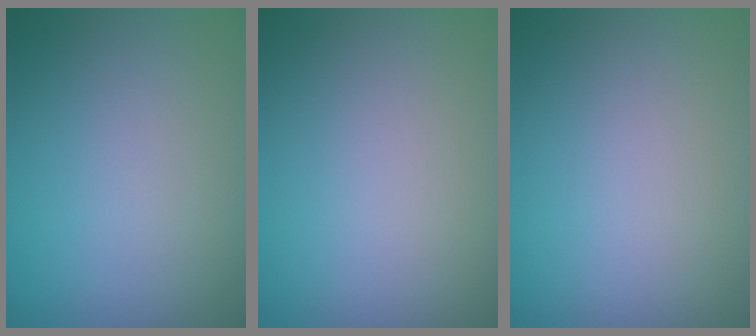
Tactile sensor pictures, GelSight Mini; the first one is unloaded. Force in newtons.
{"total": 0.0}
{"total": 0.0}